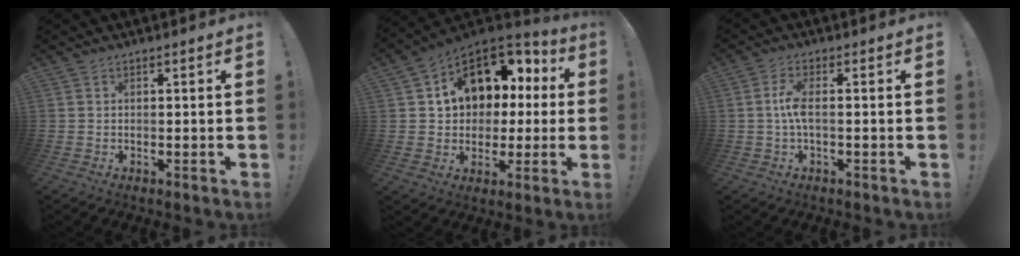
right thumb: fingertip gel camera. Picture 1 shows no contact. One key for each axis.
{"total": 13.5, "fx": 4.9, "fy": 10.8, "fz": 6.4, "tx": -0.082, "ty": -0.031, "tz": 0.104}
{"total": 5.1, "fx": -0.4, "fy": 1.3, "fz": 5.0, "tx": -0.102, "ty": -0.004, "tz": -0.010}